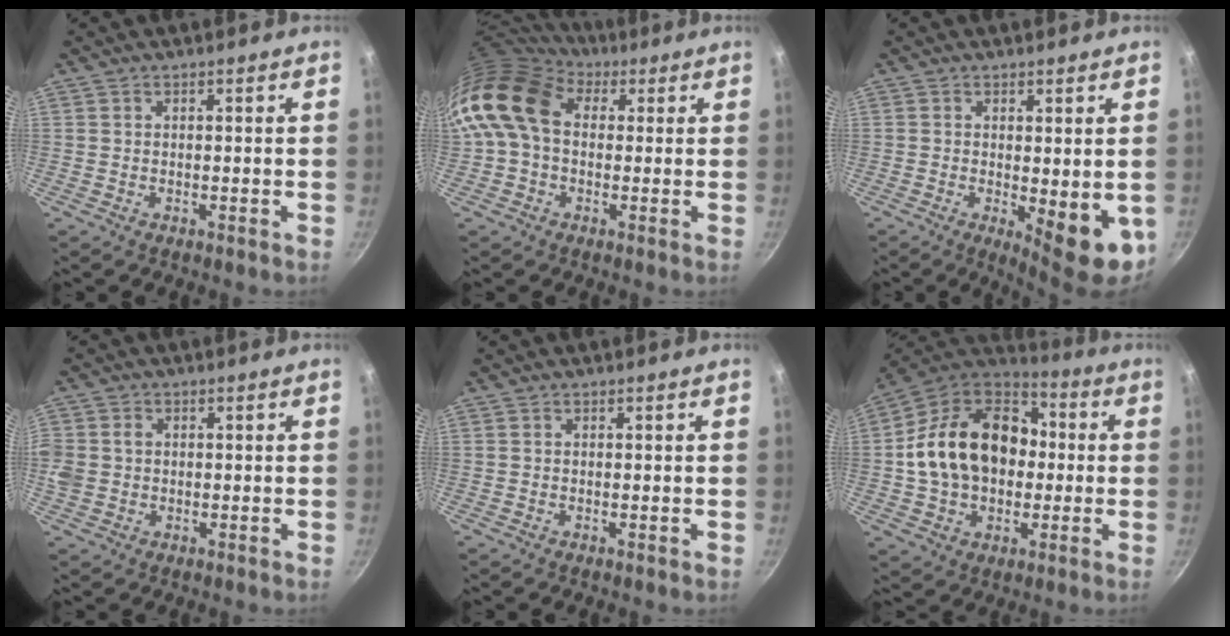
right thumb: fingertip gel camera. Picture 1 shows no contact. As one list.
[{"total": 12.8, "force": [2.4, 9.4, 8.3], "torque": [-0.132, 0.013, 0.022]}, {"total": 9.0, "force": [-1.3, 3.2, 8.4], "torque": [-0.098, -0.009, -0.005]}, {"total": 6.8, "force": [-0.2, 5.9, 3.4], "torque": [-0.079, 0.008, -0.008]}, {"total": 0.0}, {"total": 21.9, "force": [0.7, 16.1, 14.8], "torque": [-0.235, 0.044, 0.007]}]